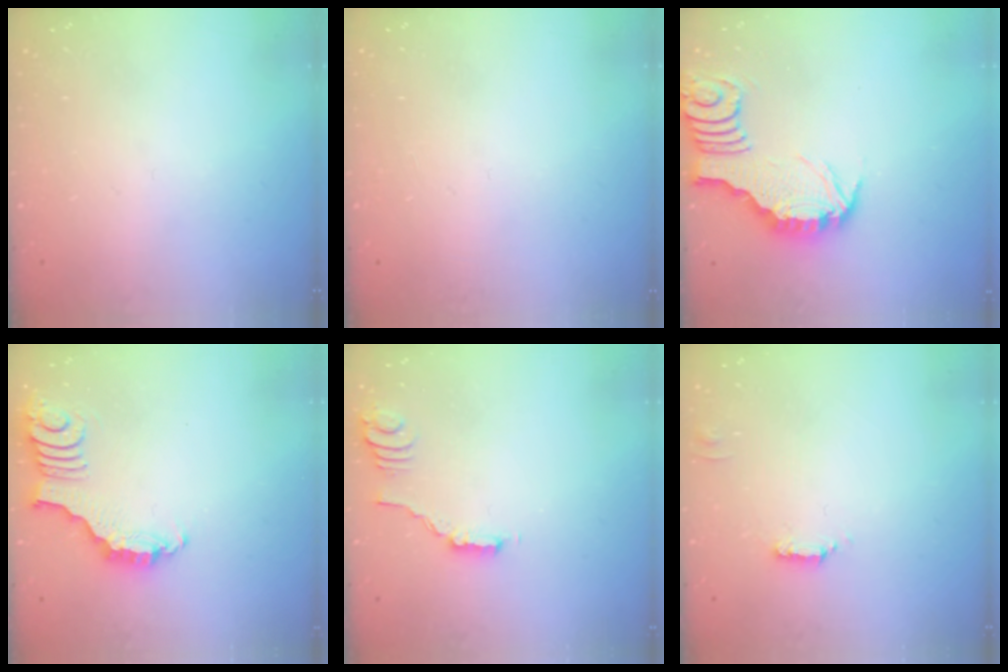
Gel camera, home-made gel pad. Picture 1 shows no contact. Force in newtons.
{"total": 0.0}
{"total": 3.2, "press": 3.2, "slide": 0.4}
{"total": 3.0, "press": 3.0, "slide": 0.4}
{"total": 1.6, "press": 1.6, "slide": 0.4}
{"total": 1.8, "press": 1.8, "slide": 0.4}